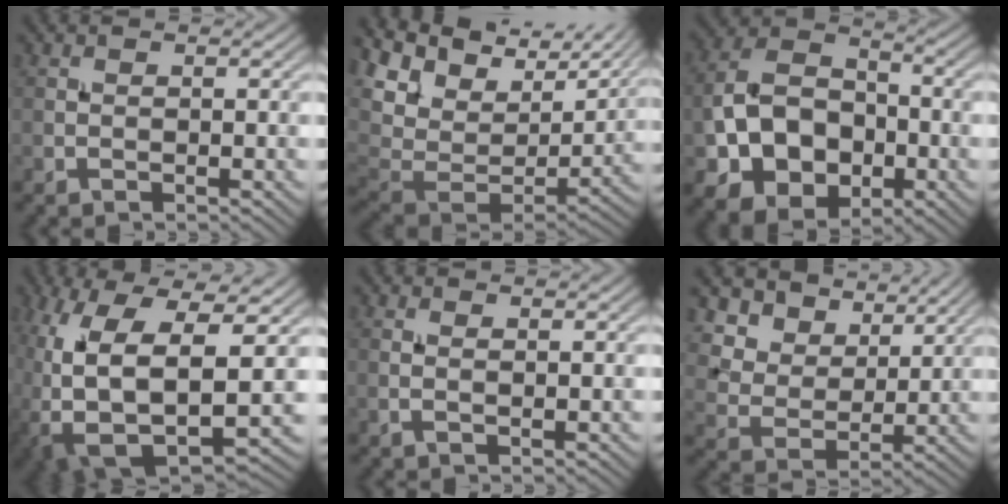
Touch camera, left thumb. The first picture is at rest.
{"total": 14.7, "force": [8.2, 8.0, 9.2], "torque": [-0.230, 0.009, 0.163]}
{"total": 11.7, "force": [-3.0, 8.2, 7.8], "torque": [-0.171, -0.011, -0.061]}
{"total": 16.2, "force": [-0.3, 8.4, 13.9], "torque": [-0.286, -0.036, 0.022]}
{"total": 1.0, "force": [0.3, 0.3, 0.9], "torque": [-0.020, 0.001, 0.005]}
{"total": 10.0, "force": [6.8, 5.9, 4.3], "torque": [-0.117, -0.009, 0.137]}